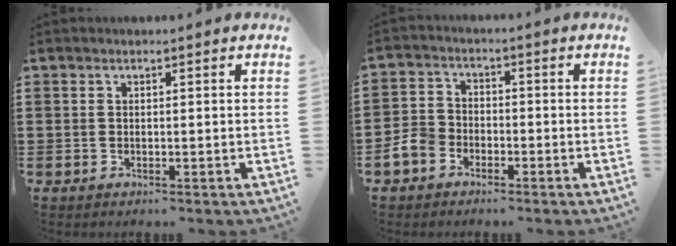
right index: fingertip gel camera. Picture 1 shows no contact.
{"total": 4.2, "force": [-2.6, 2.9, 1.5], "torque": [-0.062, 0.000, -0.061]}